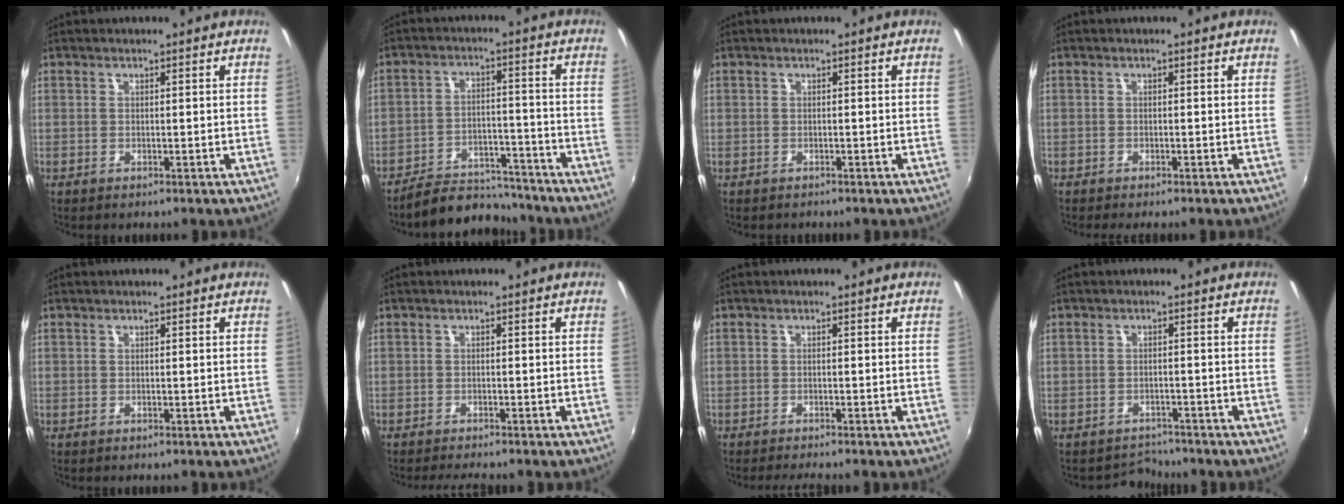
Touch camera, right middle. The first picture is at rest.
{"total": 11.2, "force": [-10.5, 3.1, 2.5], "torque": [-0.065, 0.014, -0.153]}
{"total": 0.7, "force": [-0.6, 0.4, -0.1], "torque": [-0.001, 0.001, -0.008]}
{"total": 1.2, "force": [-1.0, 0.1, 0.5], "torque": [-0.011, -0.008, -0.017]}
{"total": 0.0}
{"total": 3.2, "force": [-2.9, -0.1, 1.3], "torque": [-0.032, -0.014, -0.051]}
{"total": 2.5, "force": [-2.3, -0.2, 1.0], "torque": [-0.024, -0.014, -0.042]}
{"total": 2.9, "force": [-2.5, 1.1, -0.9], "torque": [0.005, 0.011, -0.044]}